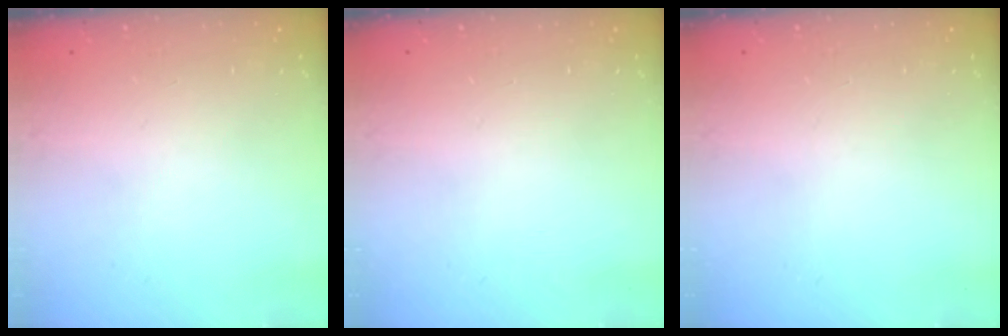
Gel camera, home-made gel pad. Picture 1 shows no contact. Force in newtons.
{"total": 0.0}
{"total": 0.0}